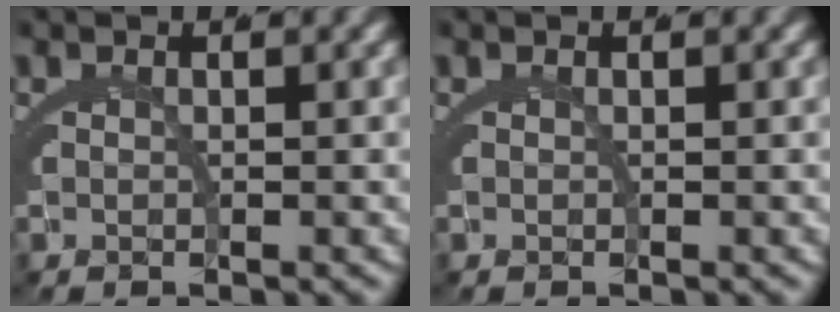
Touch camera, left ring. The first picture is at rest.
{"total": 0.0}